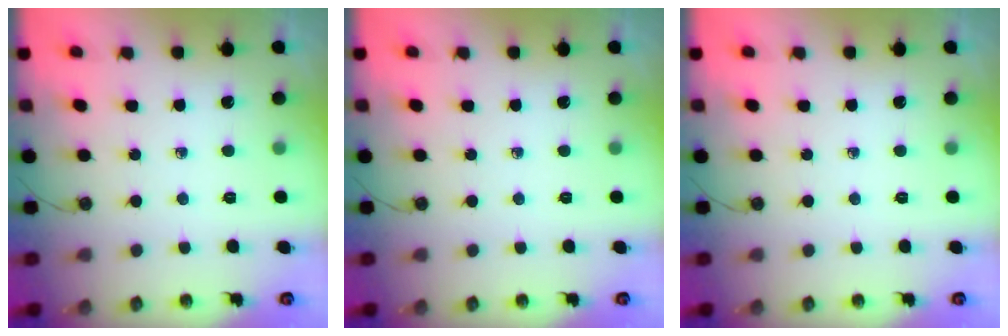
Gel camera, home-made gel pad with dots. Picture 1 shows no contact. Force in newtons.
{"total": 0.0}
{"total": 0.0}